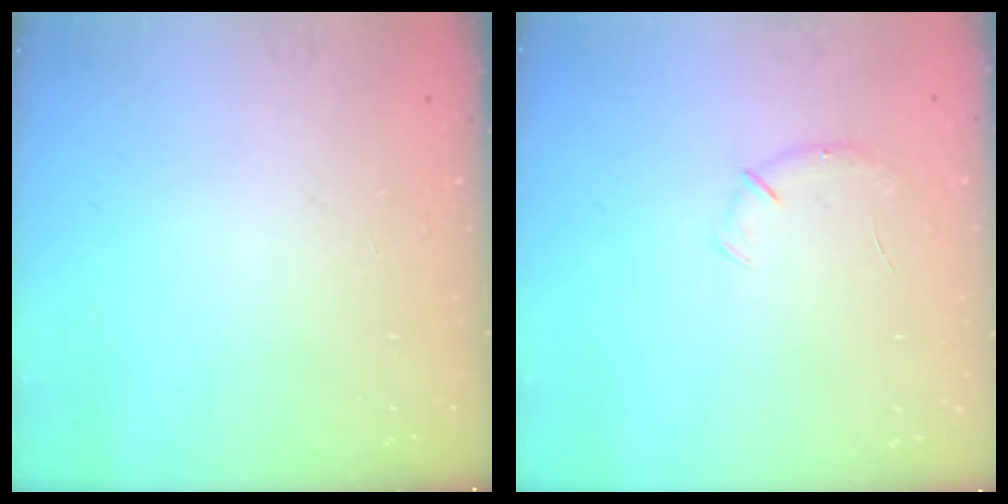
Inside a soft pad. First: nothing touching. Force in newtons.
{"total": 4.3, "press": 4.1, "slide": 1.1}